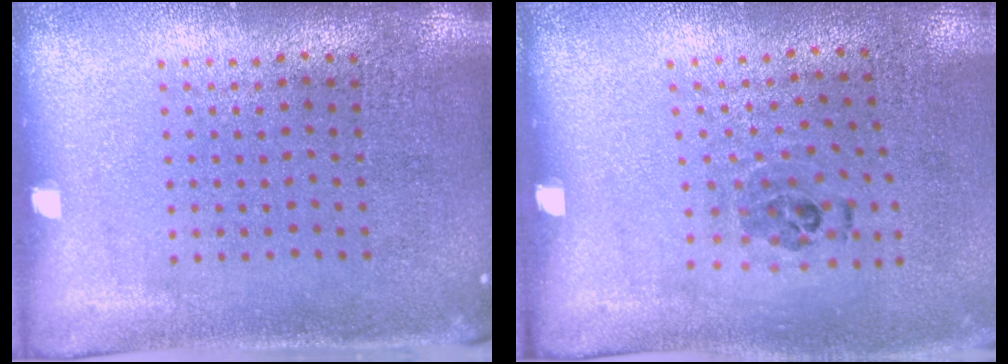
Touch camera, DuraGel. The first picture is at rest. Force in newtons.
{"total": 1.1, "press": 0.7, "slide": 0.8}